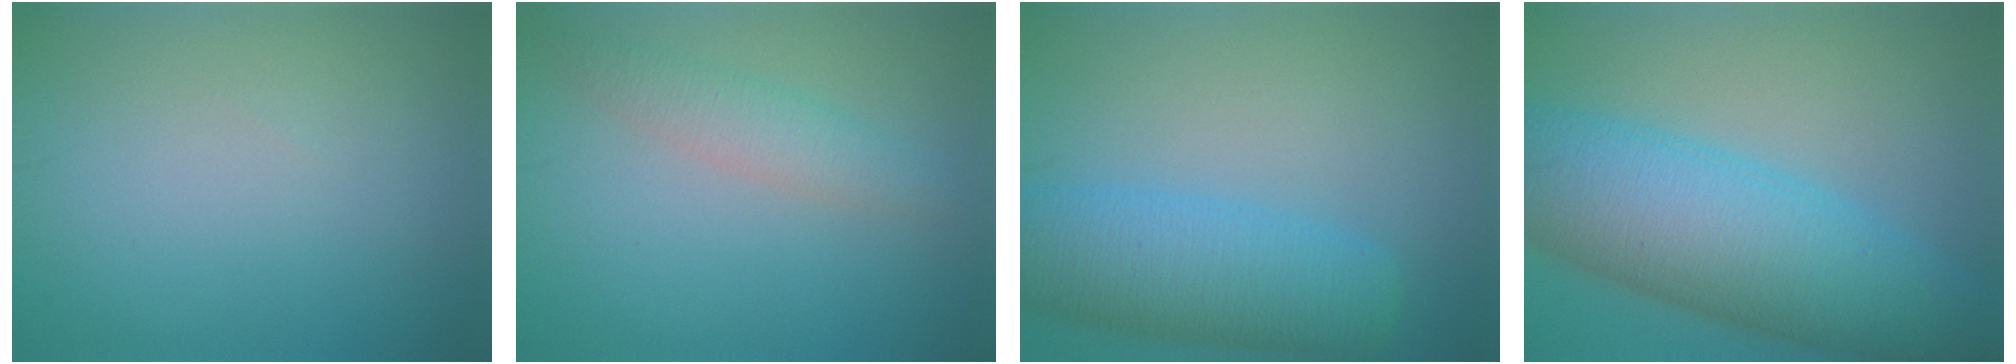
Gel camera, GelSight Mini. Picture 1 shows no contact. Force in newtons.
{"total": 2.7, "press": 2.6, "slide": 0.2}
{"total": 7.5, "press": 7.5, "slide": 0.4}
{"total": 12.1, "press": 12.1, "slide": 0.4}